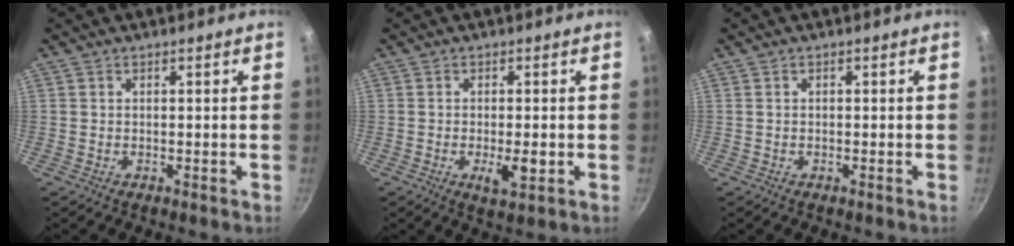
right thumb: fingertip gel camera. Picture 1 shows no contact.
{"total": 4.5, "force": [-0.9, 1.6, 4.2], "torque": [-0.064, -0.003, -0.011]}
{"total": 0.0}